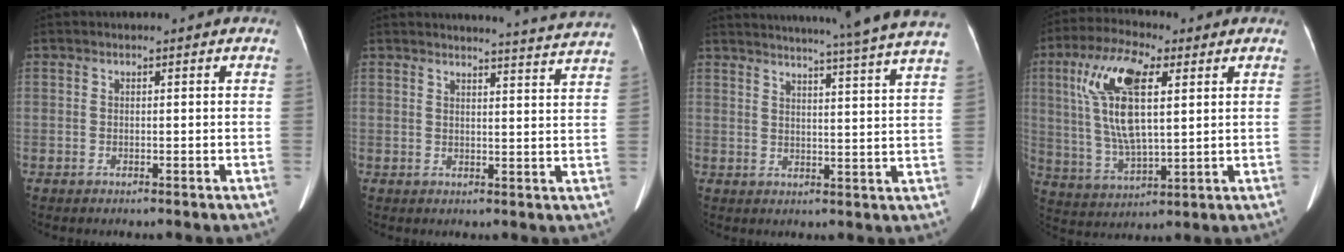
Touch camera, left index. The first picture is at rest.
{"total": 10.8, "force": [10.5, -1.8, 1.8], "torque": [-0.028, -0.048, 0.108]}
{"total": 23.6, "force": [21.3, -2.0, 10.0], "torque": [-0.155, -0.048, 0.260]}
{"total": 13.5, "force": [4.1, 3.9, 12.3], "torque": [-0.263, 0.012, 0.078]}